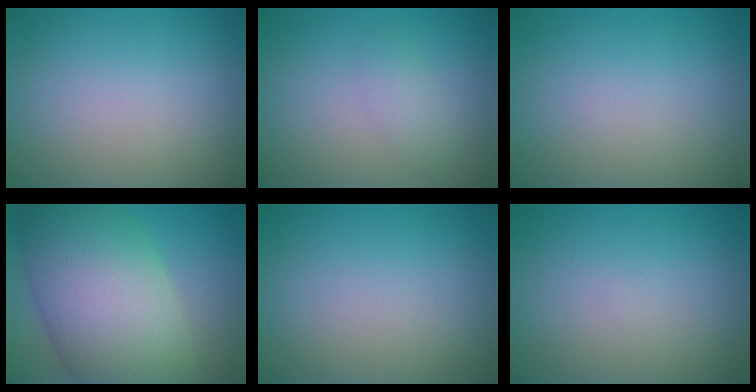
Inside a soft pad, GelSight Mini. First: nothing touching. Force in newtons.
{"total": 1.4, "press": 1.4, "slide": 0.0}
{"total": 0.0}
{"total": 13.8, "press": 13.8, "slide": 0.7}
{"total": 0.0}
{"total": 0.0}